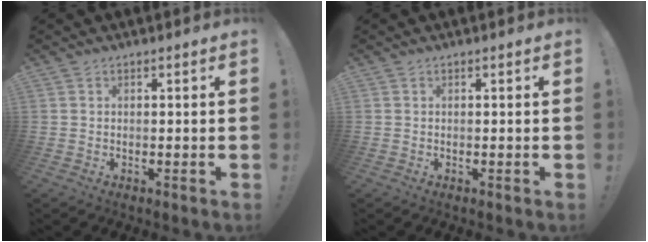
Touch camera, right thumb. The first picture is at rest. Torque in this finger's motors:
{"motor_torque": [-0.07, -0.01, 0.02, -0.01, 0.00]}